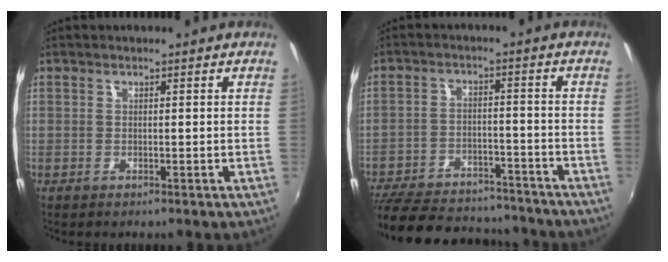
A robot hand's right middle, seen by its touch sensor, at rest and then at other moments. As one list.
[{"total": 23.6, "force": [-19.8, 8.5, 9.5], "torque": [-0.219, -0.004, -0.273]}]